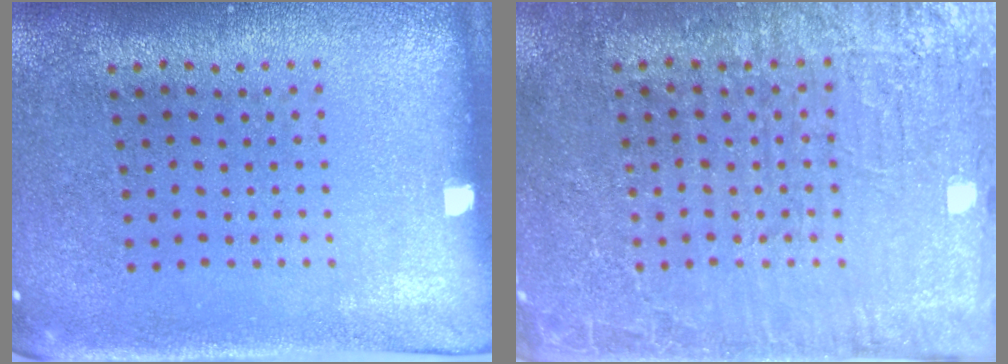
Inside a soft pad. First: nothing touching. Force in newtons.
{"total": 4.0, "press": 3.9, "slide": 0.7}